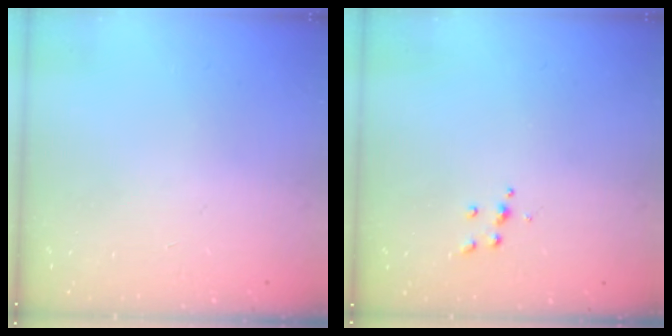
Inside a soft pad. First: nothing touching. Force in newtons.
{"total": 3.9, "press": 3.8, "slide": 0.4}